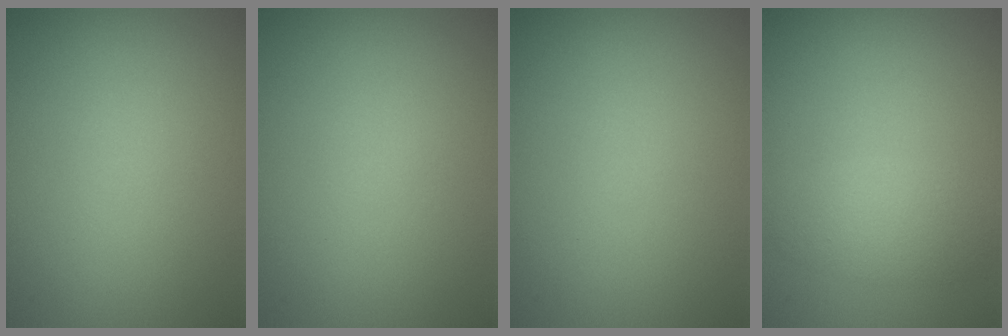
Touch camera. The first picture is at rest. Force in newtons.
{"total": 0.0}
{"total": 0.0}
{"total": 2.4, "press": 2.4, "slide": 0.1}